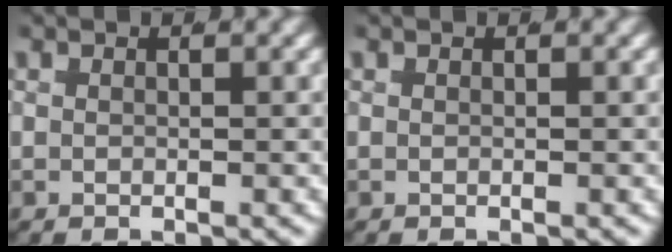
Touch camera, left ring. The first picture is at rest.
{"total": 0.0}